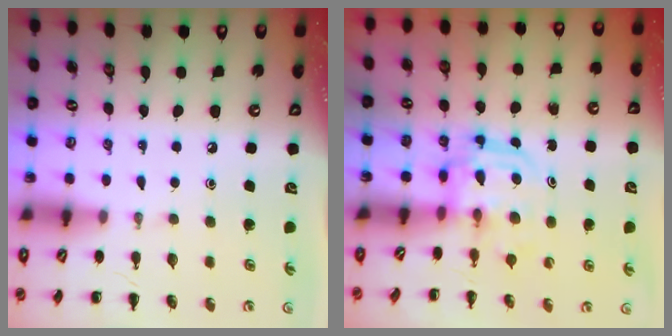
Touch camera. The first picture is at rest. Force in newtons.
{"total": 2.9, "press": 2.9, "slide": 0.3}